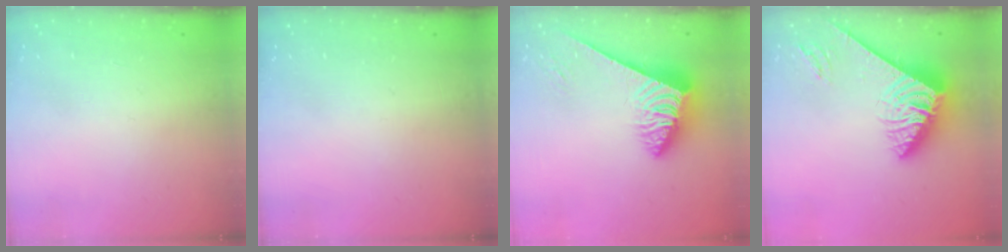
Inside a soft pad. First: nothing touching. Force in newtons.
{"total": 0.0}
{"total": 5.3, "press": 5.2, "slide": 0.5}
{"total": 9.2, "press": 9.1, "slide": 1.3}